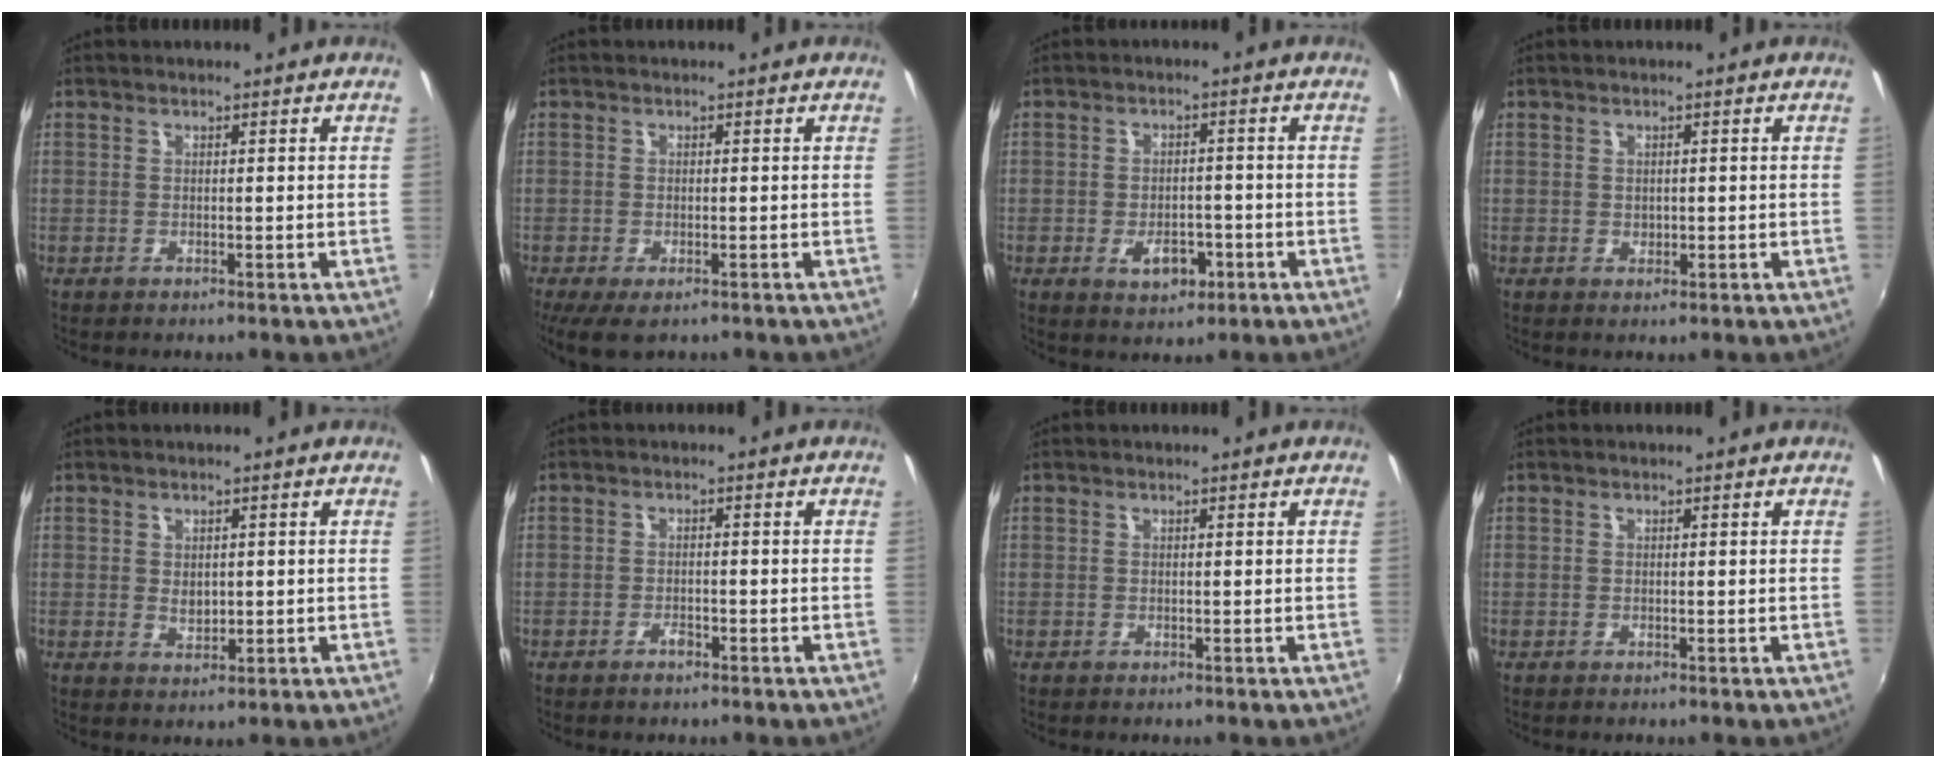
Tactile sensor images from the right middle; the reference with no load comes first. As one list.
[{"total": 5.7, "force": [-3.5, 2.3, 3.8], "torque": [-0.079, -0.029, -0.055]}, {"total": 5.3, "force": [-2.3, 3.4, 3.4], "torque": [-0.066, -0.001, -0.028]}, {"total": 0.9, "force": [0.0, 0.8, 0.4], "torque": [-0.003, -0.001, -0.001]}, {"total": 2.4, "force": [0.2, 1.8, 1.6], "torque": [-0.024, -0.001, 0.004]}, {"total": 1.8, "force": [-1.3, 0.6, 1.0], "torque": [-0.021, -0.001, -0.025]}, {"total": 0.0}, {"total": 0.0}]